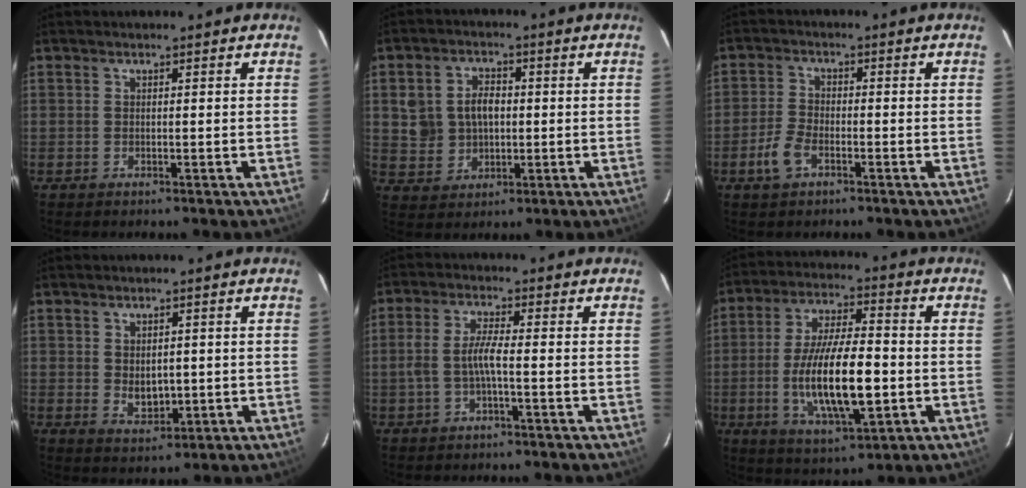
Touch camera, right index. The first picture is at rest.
{"total": 7.7, "force": [0.8, 6.4, 4.2], "torque": [-0.088, 0.019, 0.027]}
{"total": 5.1, "force": [-2.8, 2.6, 3.4], "torque": [-0.083, 0.003, -0.053]}
{"total": 4.3, "force": [0.0, 3.1, 3.0], "torque": [-0.048, -0.007, 0.009]}
{"total": 4.1, "force": [-1.4, 0.2, 3.9], "torque": [-0.089, 0.006, -0.025]}
{"total": 16.1, "force": [-3.0, 5.0, 15.0], "torque": [-0.289, -0.013, -0.047]}